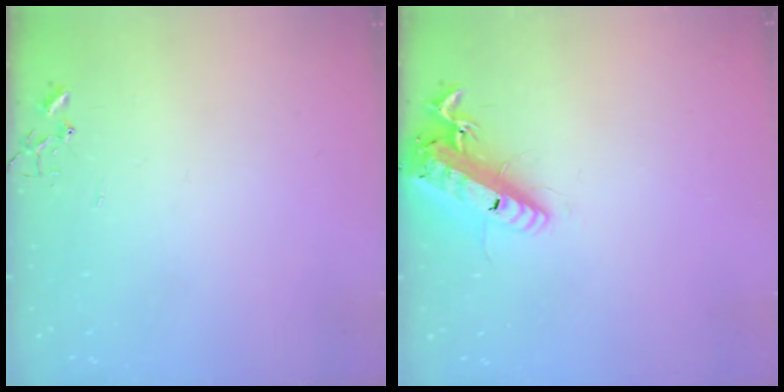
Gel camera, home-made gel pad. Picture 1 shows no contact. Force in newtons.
{"total": 17.3, "press": 17.0, "slide": 3.4}